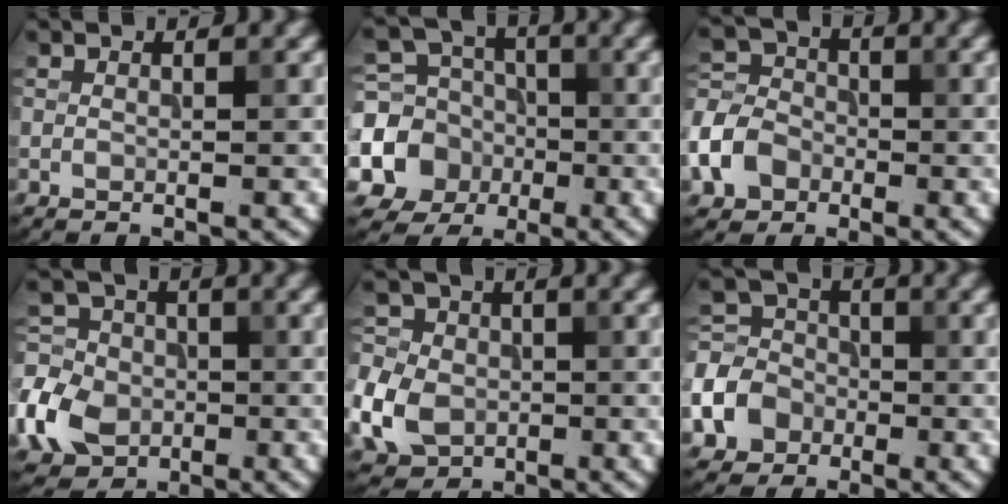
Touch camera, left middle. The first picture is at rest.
{"total": 8.2, "force": [-1.9, 7.4, 2.8], "torque": [-0.063, -0.012, -0.066]}
{"total": 5.8, "force": [-2.6, 4.5, 2.6], "torque": [-0.060, -0.008, -0.061]}
{"total": 7.2, "force": [-2.6, 5.9, 3.4], "torque": [-0.079, -0.001, -0.061]}
{"total": 7.6, "force": [-2.1, 6.3, 3.6], "torque": [-0.076, -0.012, -0.065]}
{"total": 6.2, "force": [-2.5, 5.2, 2.3], "torque": [-0.039, -0.004, -0.063]}